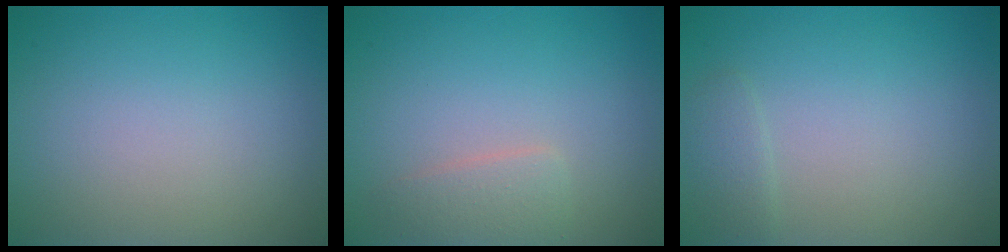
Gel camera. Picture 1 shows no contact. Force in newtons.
{"total": 1.8, "press": 1.8, "slide": 0.0}
{"total": 1.0, "press": 1.0, "slide": 0.2}